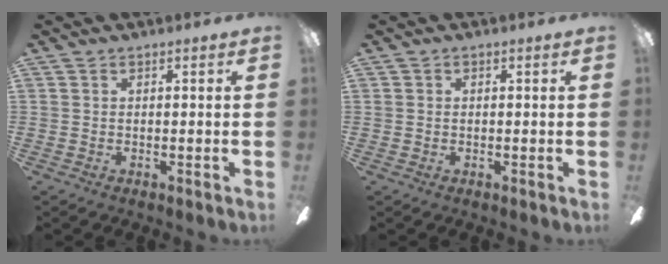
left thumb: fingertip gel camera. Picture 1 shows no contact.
{"total": 0.0}